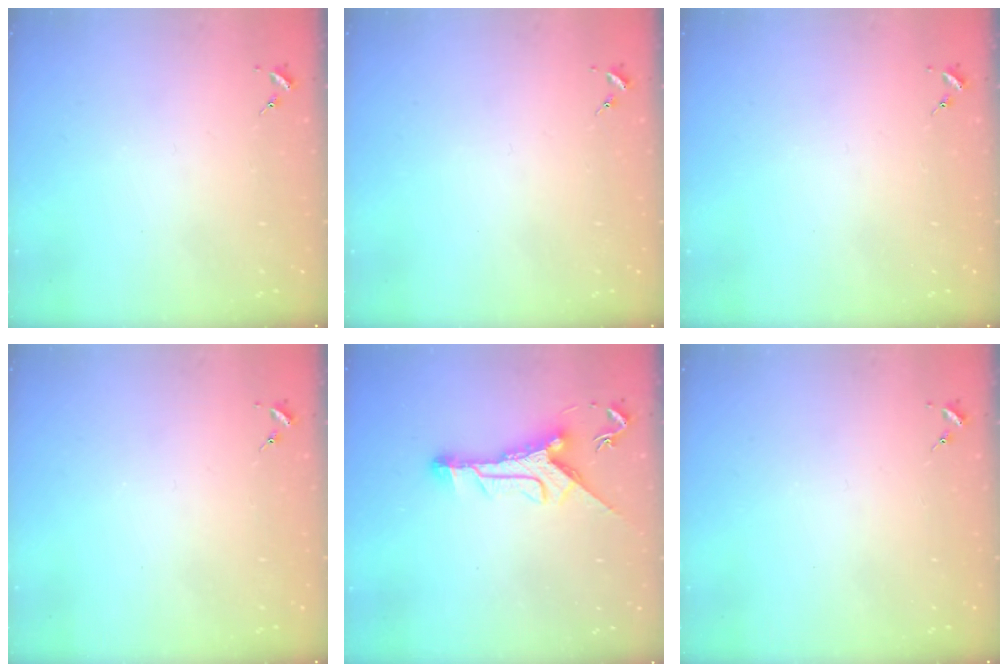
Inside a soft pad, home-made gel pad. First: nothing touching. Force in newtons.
{"total": 0.0}
{"total": 0.0}
{"total": 0.0}
{"total": 10.7, "press": 10.7, "slide": 0.8}
{"total": 0.0}